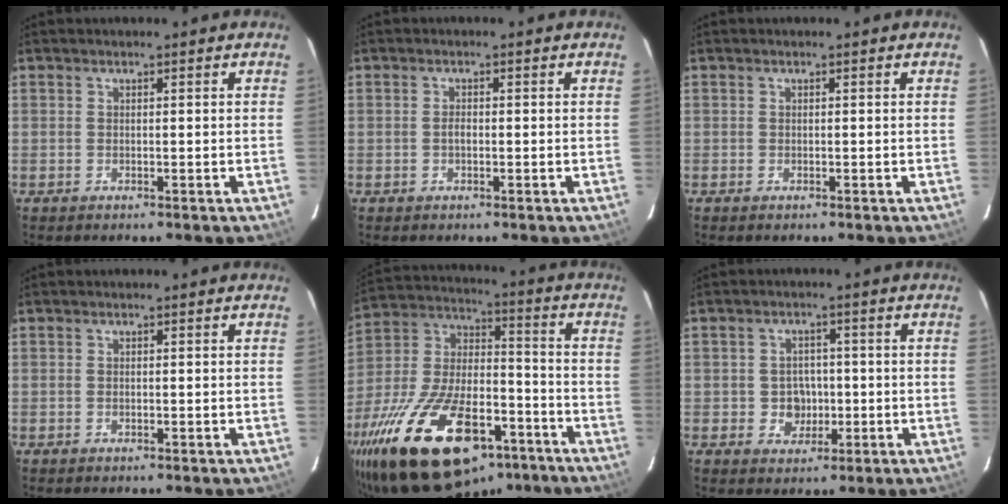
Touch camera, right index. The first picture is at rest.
{"total": 1.1, "force": [-0.3, 0.6, 0.9], "torque": [-0.017, 0.004, -0.006]}
{"total": 0.0}
{"total": 0.0}
{"total": 31.3, "force": [-18.5, 14.2, 20.8], "torque": [-0.404, -0.013, -0.290]}
{"total": 4.6, "force": [-0.8, 4.2, 1.5], "torque": [-0.035, 0.012, -0.001]}